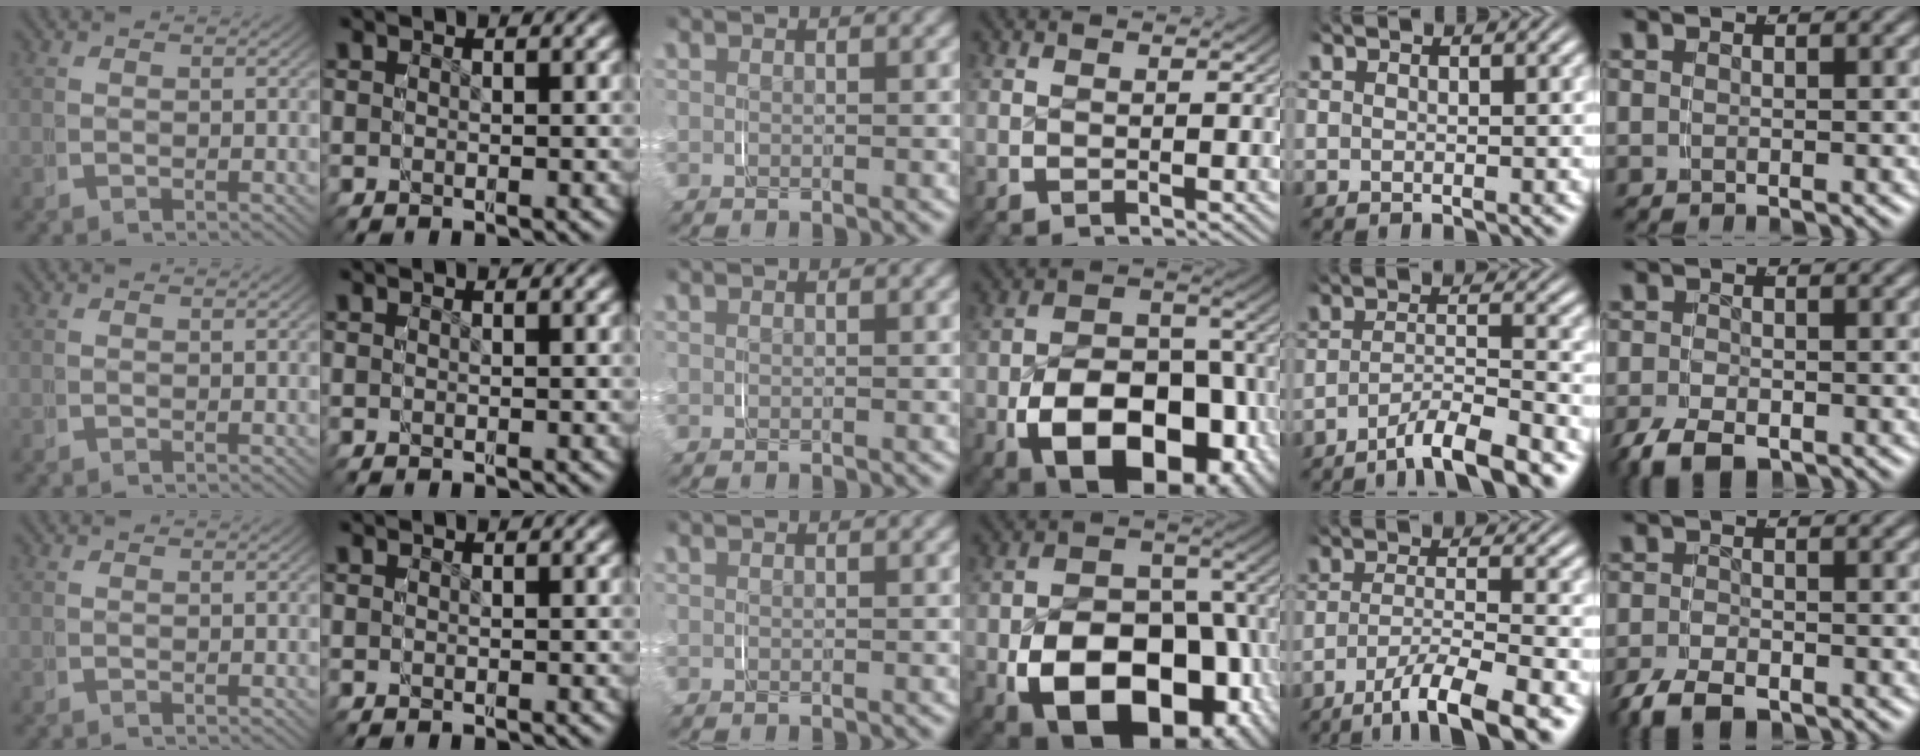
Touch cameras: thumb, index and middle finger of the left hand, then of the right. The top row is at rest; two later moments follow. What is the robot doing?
{"motion": "grasp_and_lifting", "object": "paper plate"}